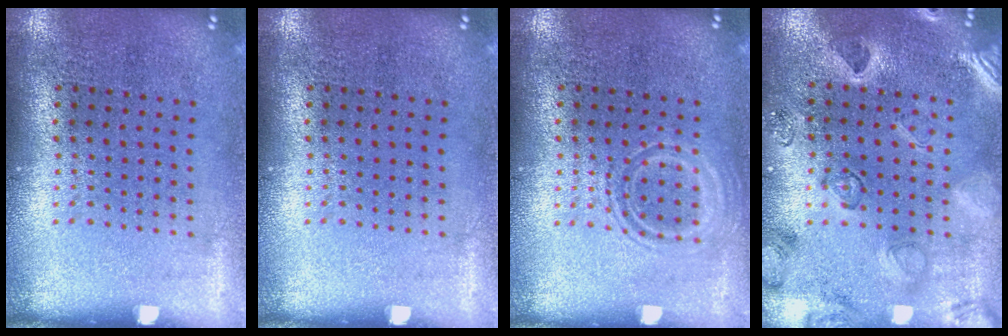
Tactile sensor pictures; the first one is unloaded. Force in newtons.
{"total": 0.0}
{"total": 1.0, "press": 0.9, "slide": 0.3}
{"total": 2.3, "press": 2.1, "slide": 1.0}